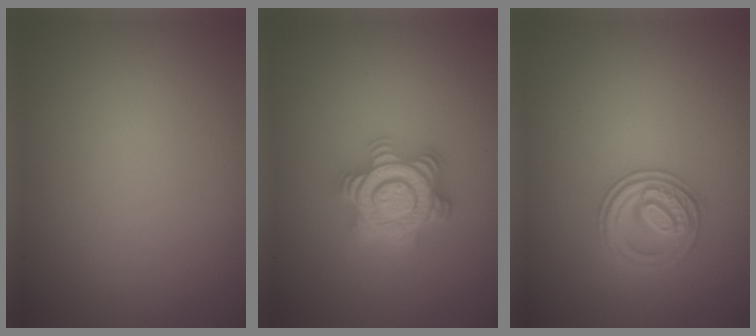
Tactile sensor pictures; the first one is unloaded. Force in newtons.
{"total": 4.9, "press": 4.8, "slide": 0.7}
{"total": 2.6, "press": 2.5, "slide": 0.7}